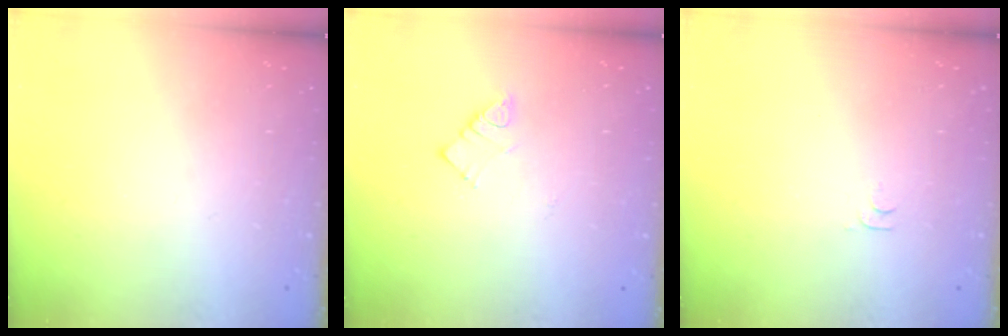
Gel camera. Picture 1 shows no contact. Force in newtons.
{"total": 3.8, "press": 3.8, "slide": 0.1}
{"total": 3.8, "press": 3.8, "slide": 0.6}